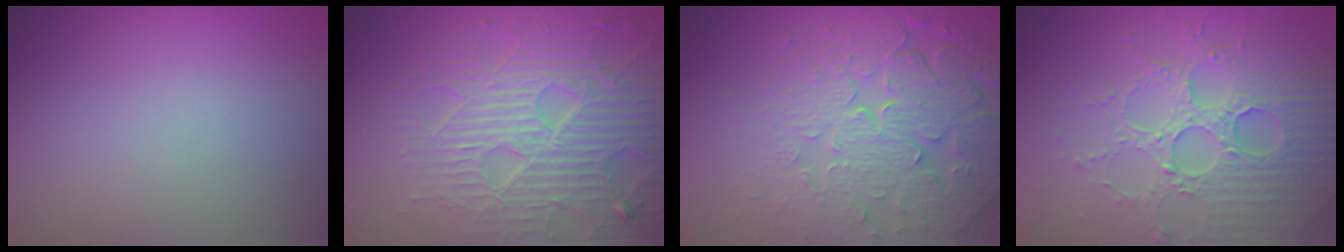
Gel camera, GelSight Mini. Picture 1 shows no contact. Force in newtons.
{"total": 8.2, "press": 6.0, "slide": 5.6}
{"total": 8.0, "press": 5.7, "slide": 5.7}
{"total": 6.6, "press": 5.3, "slide": 4.1}